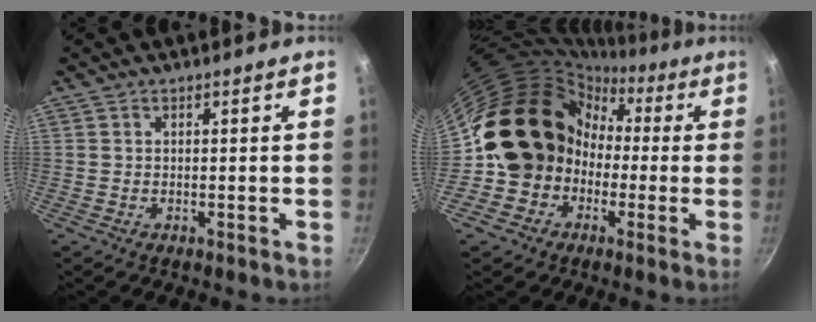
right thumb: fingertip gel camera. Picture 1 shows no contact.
{"total": 19.5, "force": [-1.8, 17.3, 9.0], "torque": [-0.109, 0.075, -0.031]}